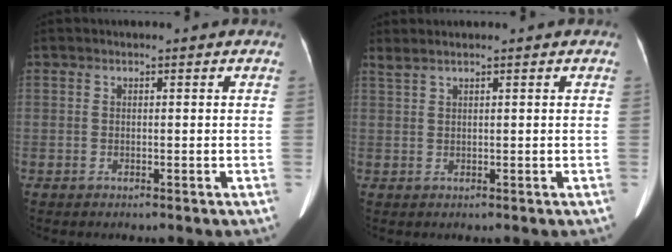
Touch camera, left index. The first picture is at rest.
{"total": 1.5, "force": [1.2, -0.1, 0.8], "torque": [-0.024, 0.017, 0.031]}